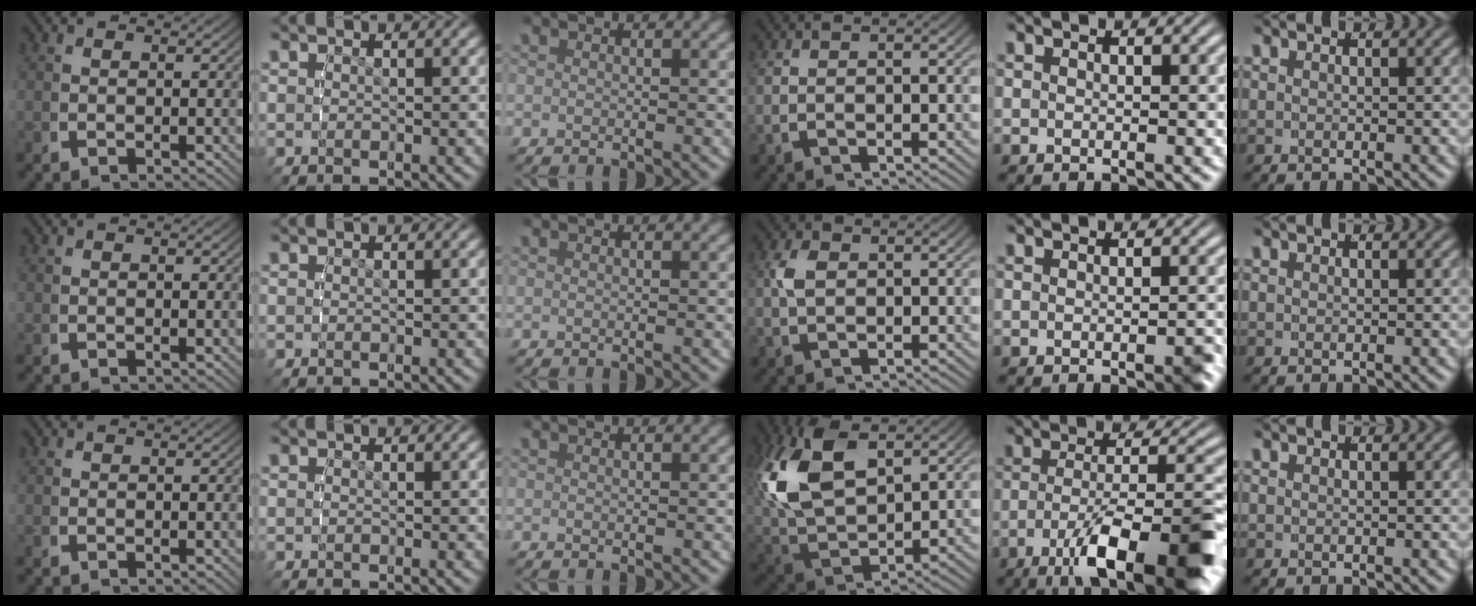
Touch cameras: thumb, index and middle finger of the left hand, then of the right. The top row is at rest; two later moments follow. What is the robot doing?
{"motion": "lift_and_place", "object": "bottle cap"}